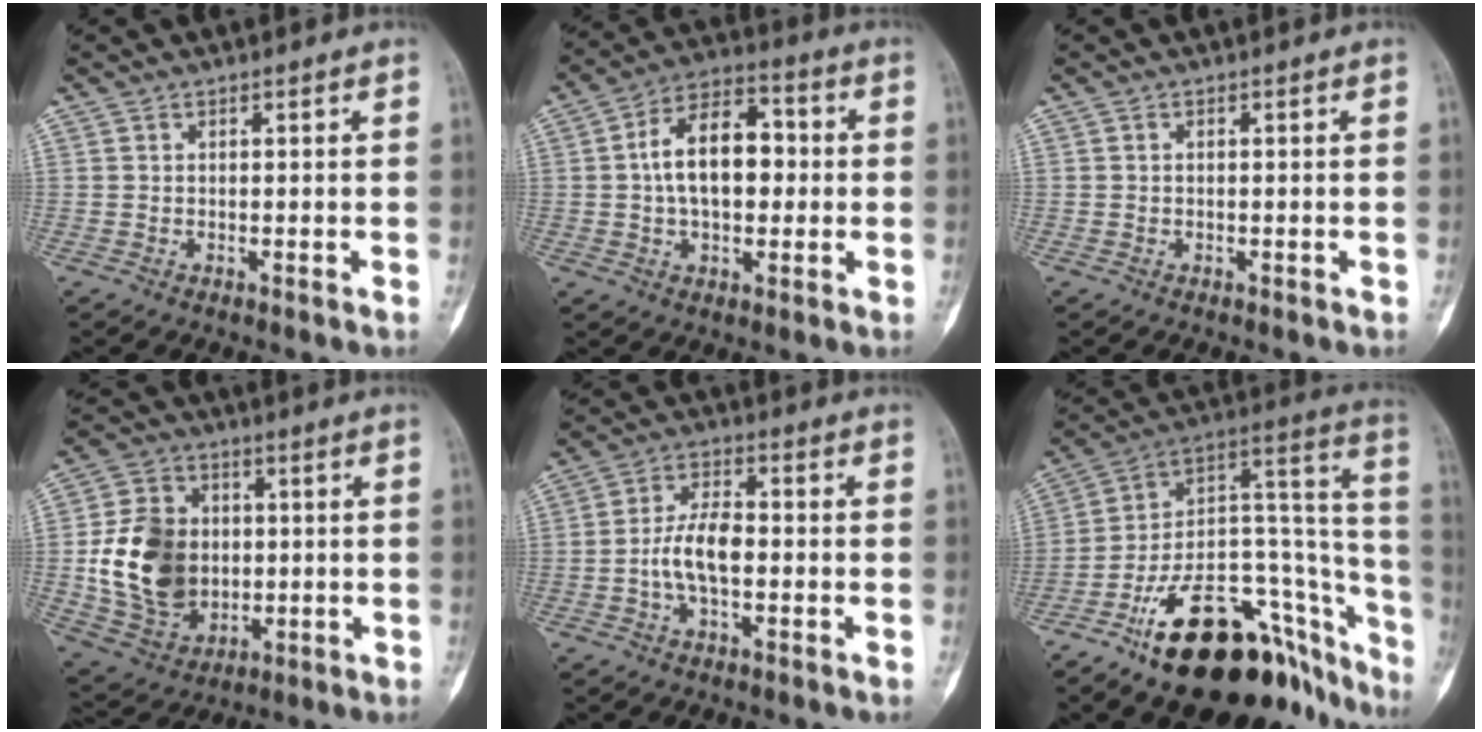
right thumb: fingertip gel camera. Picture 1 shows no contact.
{"total": 14.0, "force": [0.5, 8.6, 11.1], "torque": [-0.158, 0.032, 0.000]}
{"total": 0.6, "force": [-0.2, 0.5, 0.2], "torque": [0.002, 0.003, -0.004]}
{"total": 17.2, "force": [-0.3, 13.2, 11.0], "torque": [-0.168, 0.003, 0.009]}
{"total": 8.3, "force": [-1.6, 4.2, 7.0], "torque": [-0.133, 0.024, -0.034]}
{"total": 32.9, "force": [-18.6, 14.7, 22.8], "torque": [-0.222, 0.112, -0.284]}